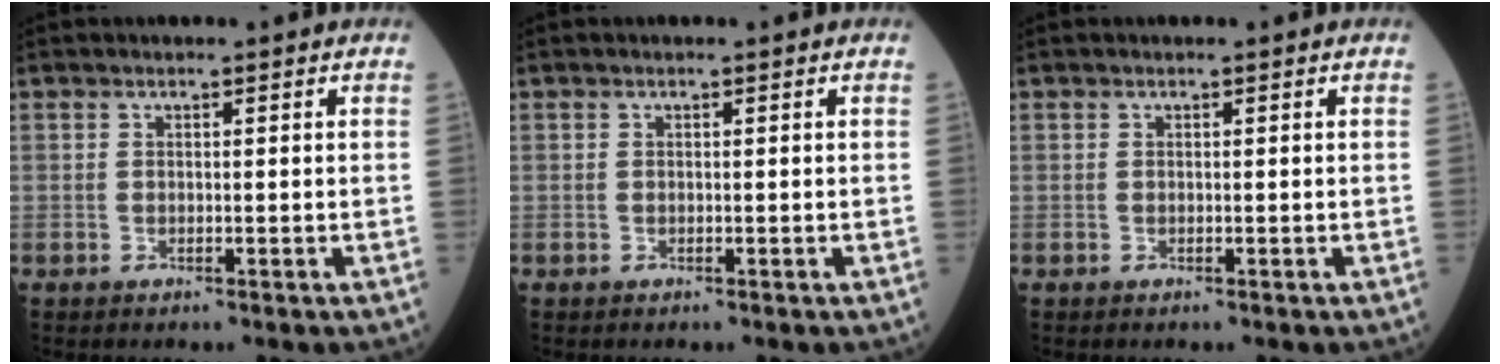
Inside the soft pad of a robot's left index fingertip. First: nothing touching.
{"total": 0.0}
{"total": 0.0}